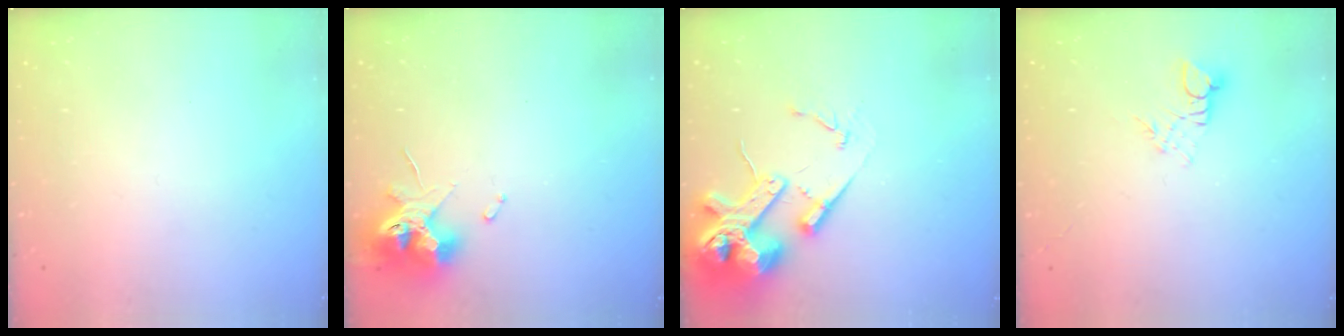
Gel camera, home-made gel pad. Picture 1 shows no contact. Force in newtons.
{"total": 11.4, "press": 11.3, "slide": 1.1}
{"total": 17.6, "press": 17.4, "slide": 2.6}
{"total": 2.8, "press": 2.8, "slide": 0.3}